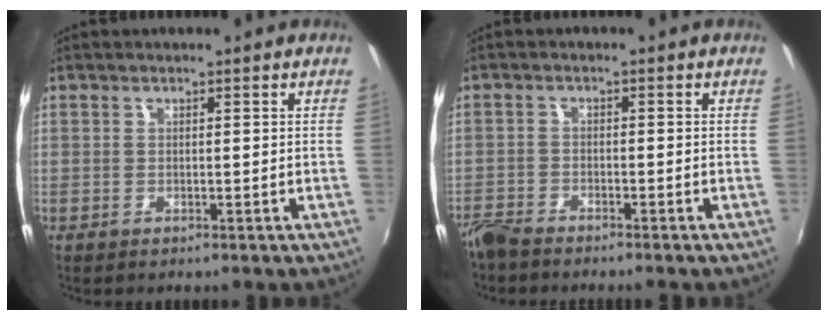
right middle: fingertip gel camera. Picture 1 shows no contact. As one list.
[{"total": 4.8, "force": [-4.4, 1.3, 1.4], "torque": [-0.044, -0.016, -0.087]}]